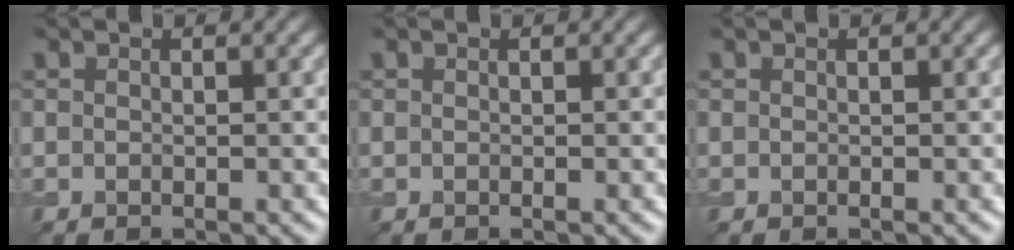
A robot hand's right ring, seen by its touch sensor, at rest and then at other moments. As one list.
[{"total": 0.0}, {"total": 0.0}]